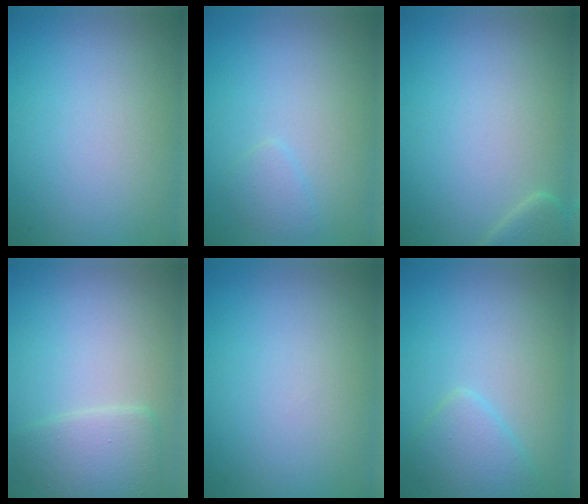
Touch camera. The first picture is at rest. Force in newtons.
{"total": 1.1, "press": 1.1, "slide": 0.1}
{"total": 1.7, "press": 1.7, "slide": 0.2}
{"total": 3.0, "press": 3.0, "slide": 0.0}
{"total": 0.0}
{"total": 2.6, "press": 2.6, "slide": 0.1}